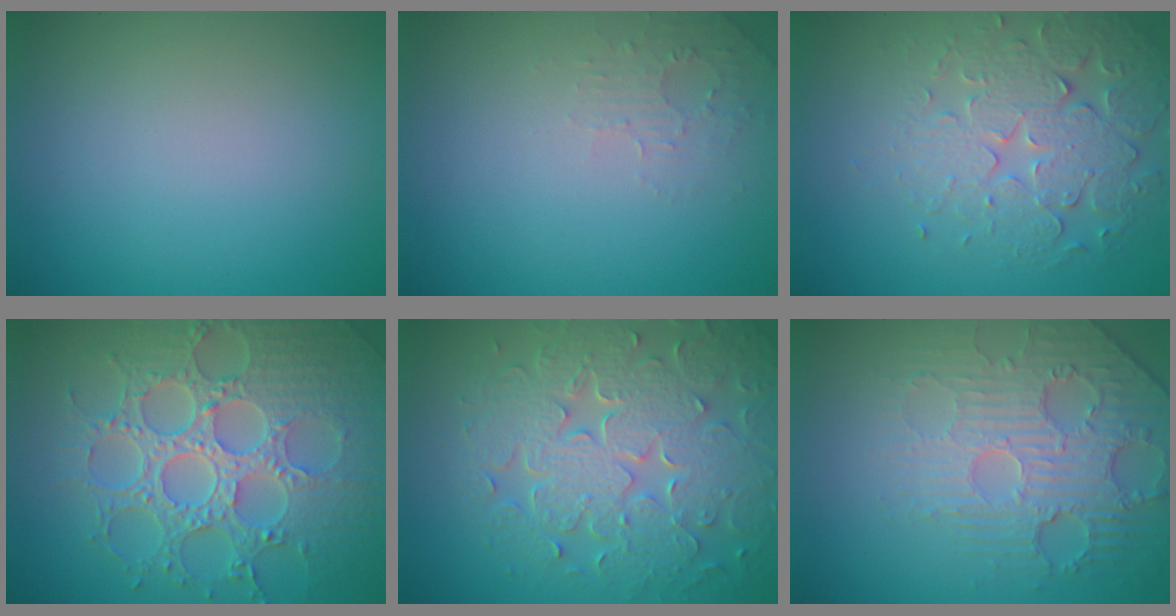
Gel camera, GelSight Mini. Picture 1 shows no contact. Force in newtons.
{"total": 1.6, "press": 1.6, "slide": 0.4}
{"total": 5.1, "press": 4.5, "slide": 2.5}
{"total": 8.7, "press": 6.5, "slide": 5.8}
{"total": 8.7, "press": 6.3, "slide": 6.0}
{"total": 4.3, "press": 4.0, "slide": 1.6}